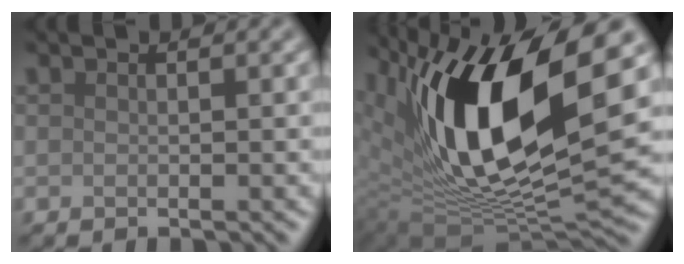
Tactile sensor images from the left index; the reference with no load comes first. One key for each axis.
{"total": 15.4, "fx": 5.1, "fy": 6.2, "fz": 13.2, "tx": -0.232, "ty": -0.009, "tz": 0.087}